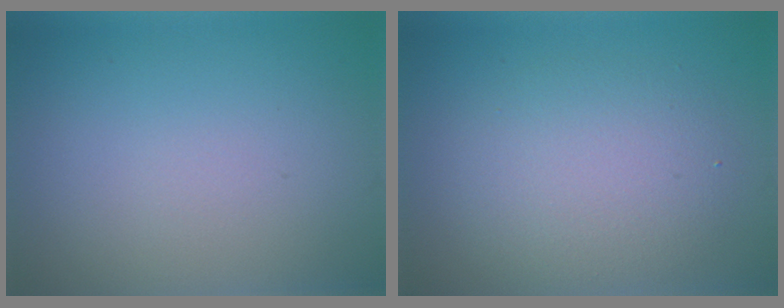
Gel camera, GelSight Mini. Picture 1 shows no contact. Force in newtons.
{"total": 4.4, "press": 4.4, "slide": 0.3}